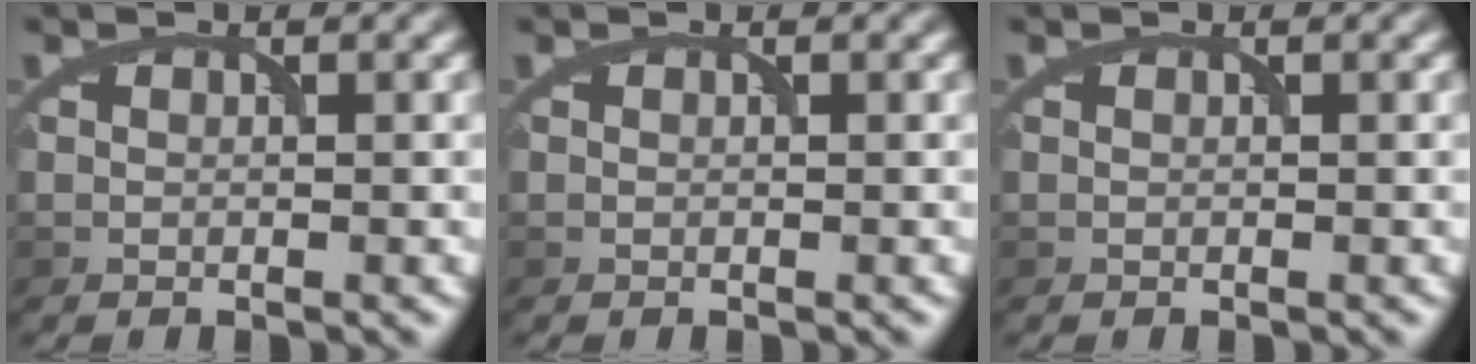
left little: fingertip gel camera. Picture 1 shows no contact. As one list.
[{"total": 0.0}, {"total": 0.0}]